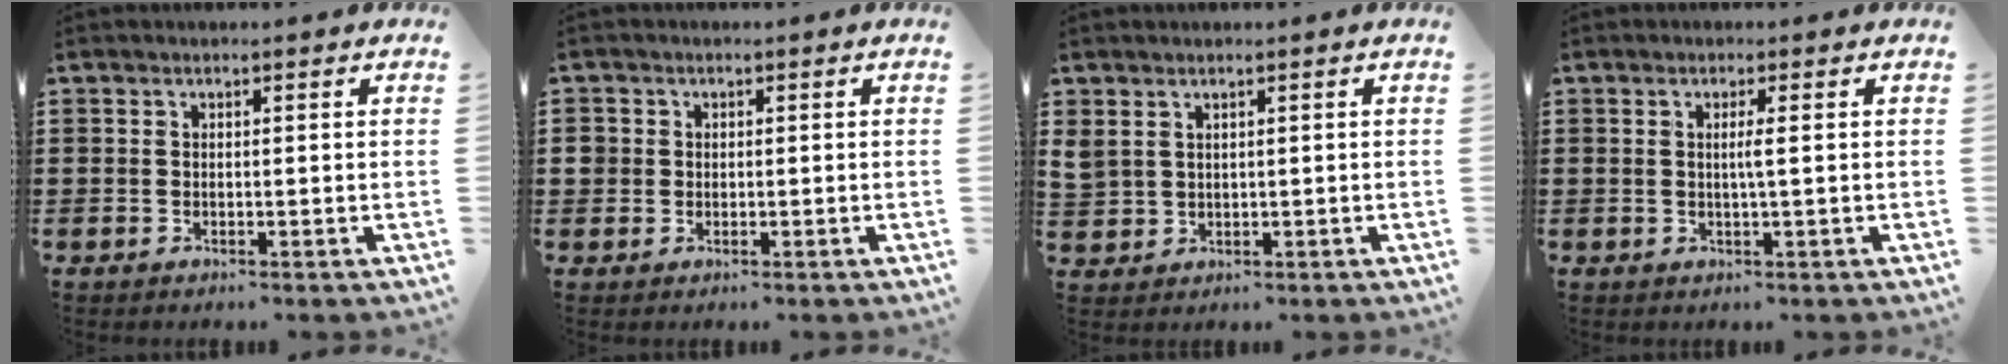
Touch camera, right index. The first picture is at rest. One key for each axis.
{"total": 1.6, "fx": 0.1, "fy": 1.5, "fz": 0.3, "tx": -0.012, "ty": 0.009, "tz": -0.001}
{"total": 1.6, "fx": 1.2, "fy": 1.1, "fz": 0.5, "tx": -0.015, "ty": 0.005, "tz": 0.023}
{"total": 1.8, "fx": 0.1, "fy": -0.2, "fz": 1.7, "tx": -0.034, "ty": -0.004, "tz": -0.001}